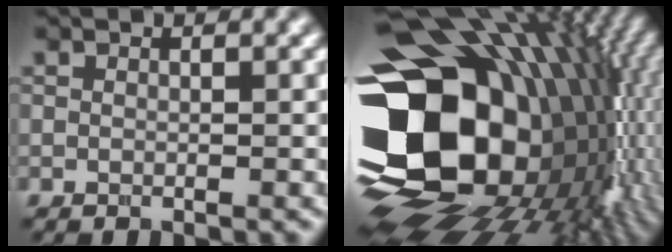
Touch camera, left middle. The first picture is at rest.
{"total": 21.0, "force": [0.1, 15.4, 14.3], "torque": [-0.280, -0.035, 0.020]}